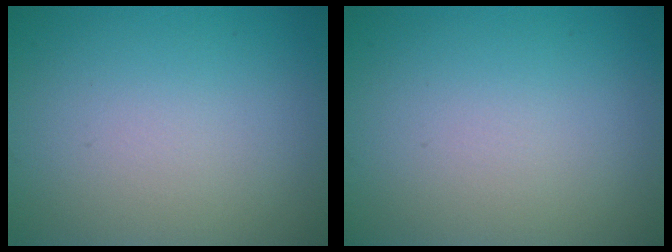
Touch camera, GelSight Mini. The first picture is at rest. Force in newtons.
{"total": 0.0}